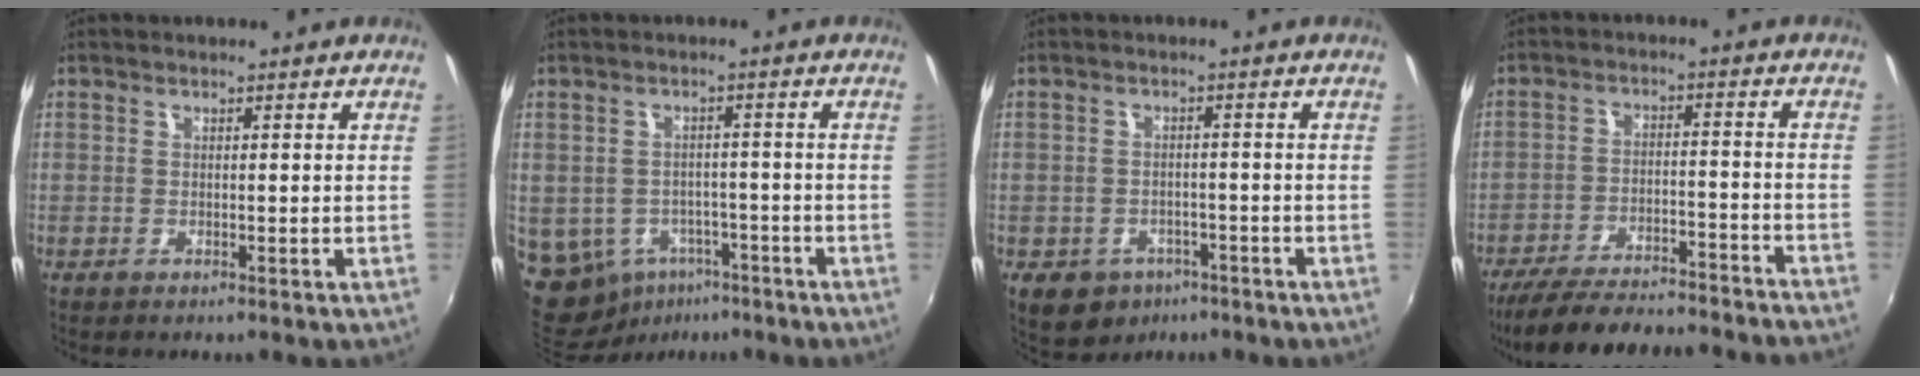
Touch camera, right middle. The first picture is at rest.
{"total": 9.5, "force": [-4.2, 7.6, 3.9], "torque": [-0.108, -0.007, -0.042]}
{"total": 7.6, "force": [-4.0, 5.9, 2.8], "torque": [-0.070, -0.005, -0.045]}
{"total": 23.3, "force": [-21.1, 2.5, 9.6], "torque": [-0.172, -0.030, -0.289]}